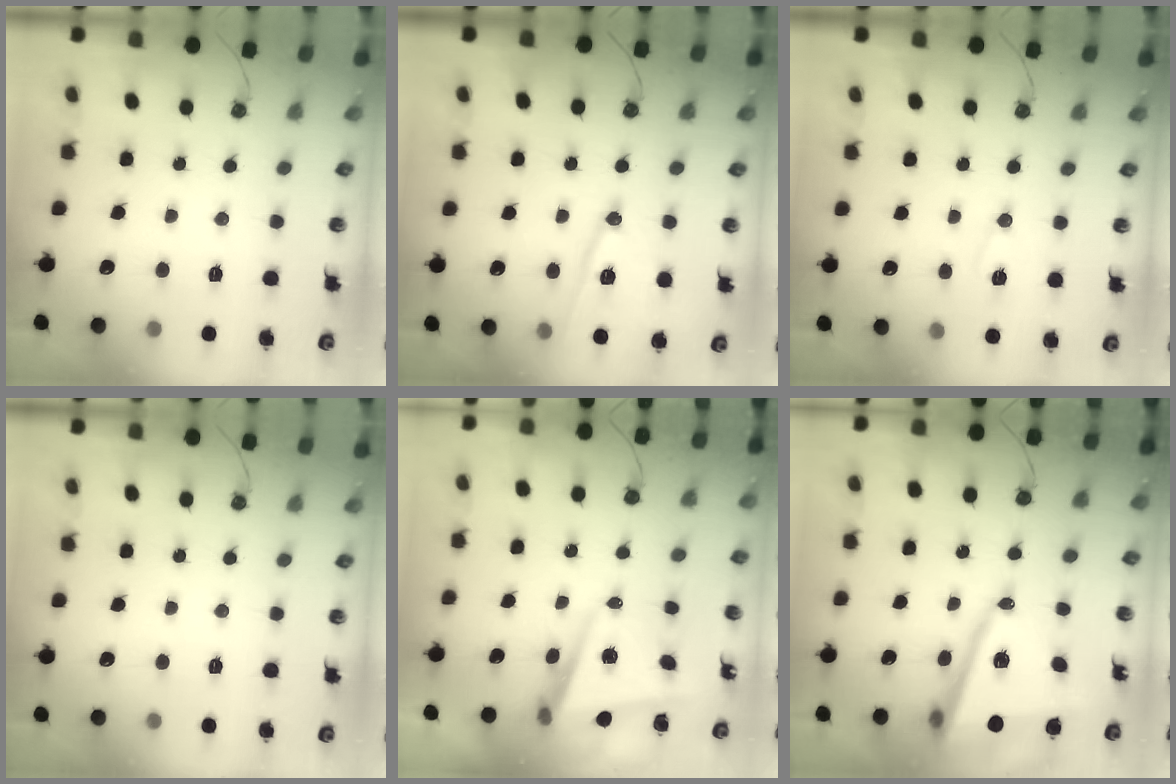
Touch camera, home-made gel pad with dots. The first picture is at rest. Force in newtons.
{"total": 13.2, "press": 13.1, "slide": 1.2}
{"total": 6.8, "press": 6.7, "slide": 1.4}
{"total": 0.0}
{"total": 5.8, "press": 5.7, "slide": 1.0}
{"total": 12.7, "press": 12.4, "slide": 2.9}